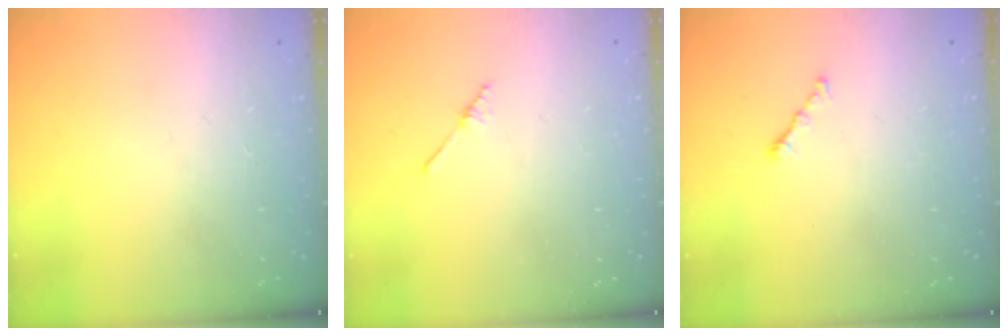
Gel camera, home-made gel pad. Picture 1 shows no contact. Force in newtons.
{"total": 2.0, "press": 2.0, "slide": 0.2}
{"total": 1.2, "press": 1.1, "slide": 0.5}